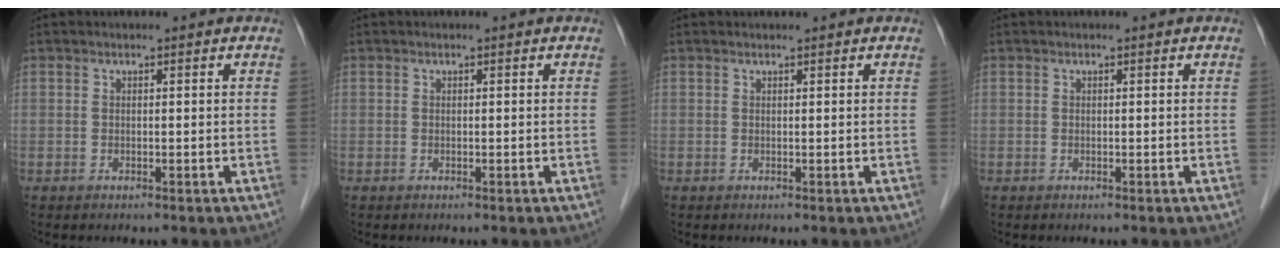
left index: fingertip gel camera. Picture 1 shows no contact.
{"total": 0.0}
{"total": 0.0}
{"total": 0.0}